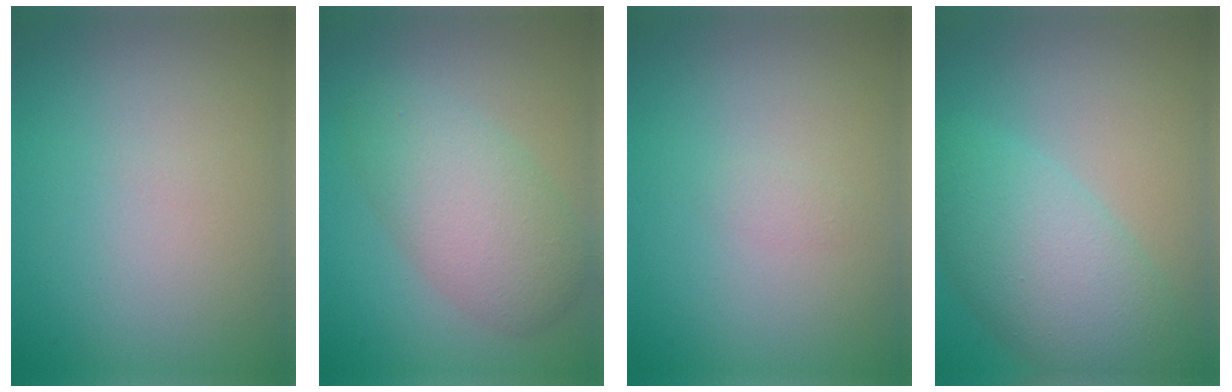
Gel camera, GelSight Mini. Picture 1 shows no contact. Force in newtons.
{"total": 5.2, "press": 5.2, "slide": 0.2}
{"total": 0.6, "press": 0.6, "slide": 0.1}
{"total": 6.5, "press": 6.5, "slide": 0.2}